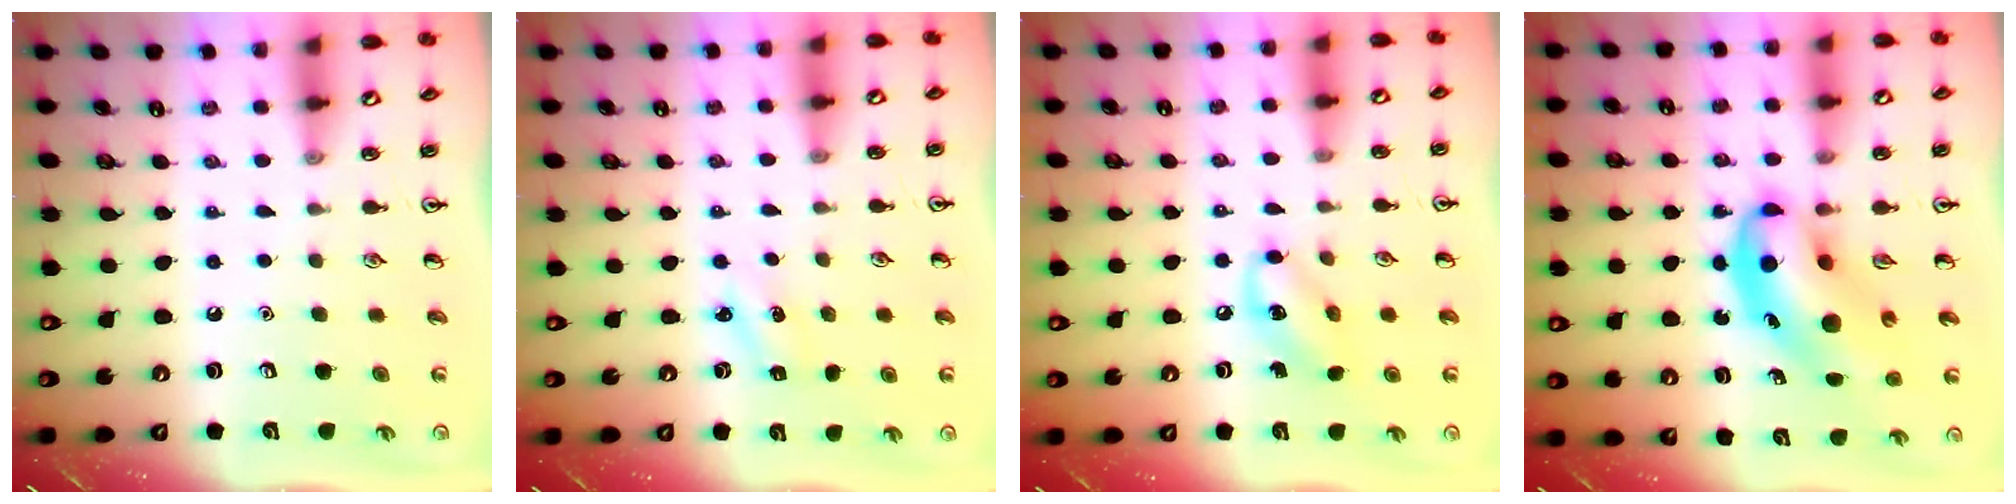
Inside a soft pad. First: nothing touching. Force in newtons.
{"total": 1.8, "press": 1.7, "slide": 0.7}
{"total": 6.8, "press": 6.8, "slide": 1.0}
{"total": 11.9, "press": 11.5, "slide": 3.1}